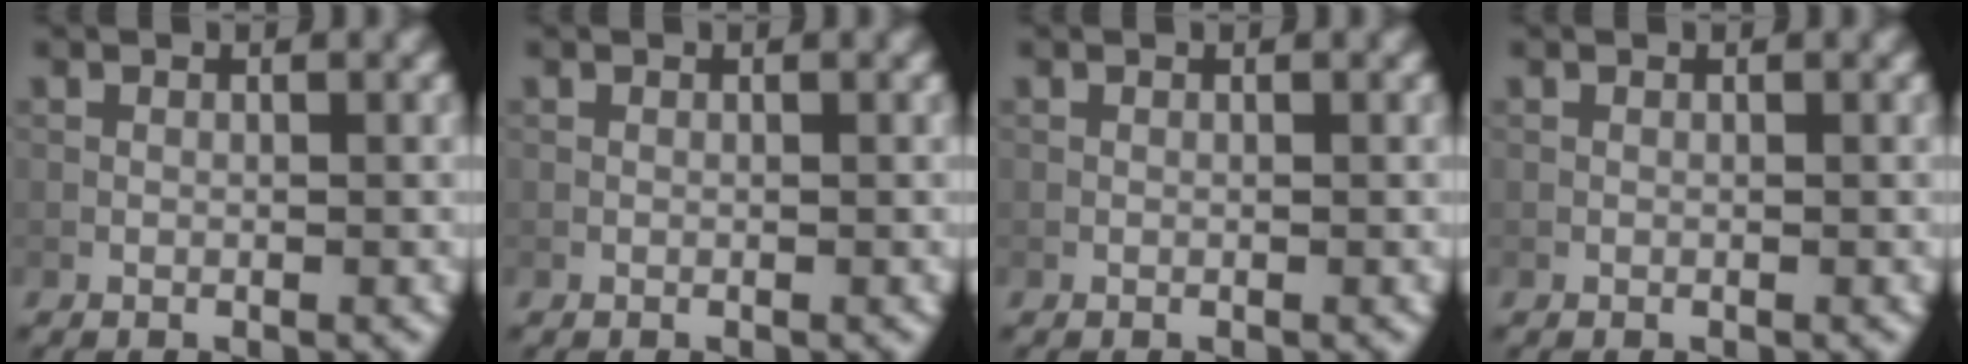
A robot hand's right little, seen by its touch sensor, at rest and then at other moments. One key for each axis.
{"total": 0.0}
{"total": 0.0}
{"total": 0.0}